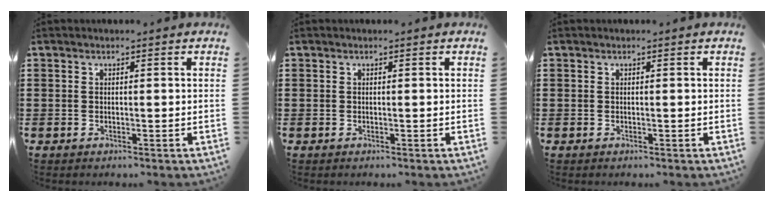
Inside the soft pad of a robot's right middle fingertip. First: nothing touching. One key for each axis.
{"total": 0.0}
{"total": 0.0}